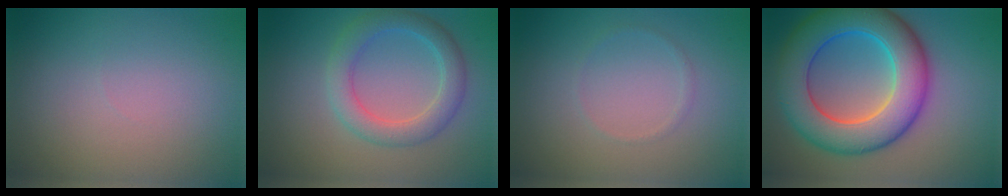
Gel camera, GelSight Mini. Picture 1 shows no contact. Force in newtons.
{"total": 3.8, "press": 3.8, "slide": 0.2}
{"total": 0.6, "press": 0.6, "slide": 0.1}
{"total": 10.7, "press": 10.7, "slide": 0.4}